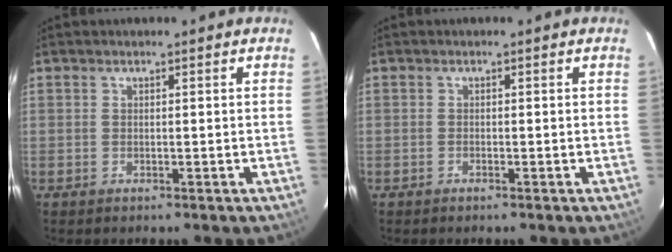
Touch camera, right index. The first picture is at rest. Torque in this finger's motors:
{"motor_torque": [0.15, -0.09, 0.01, 0.00]}